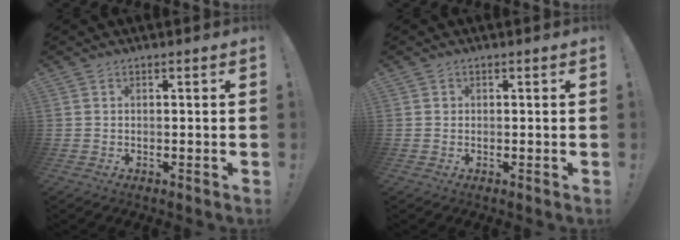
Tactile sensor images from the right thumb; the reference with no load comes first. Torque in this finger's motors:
{"motor_torque": [-0.13, 0.11, 0.26, 0.06, -0.04]}